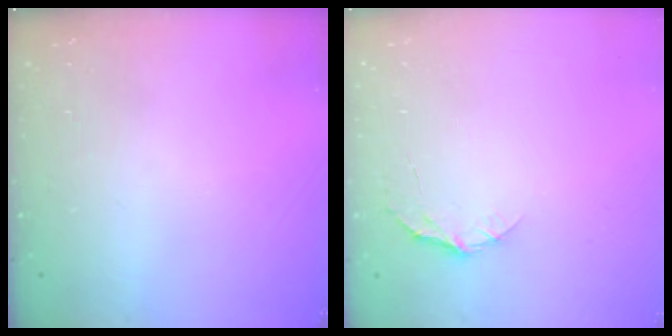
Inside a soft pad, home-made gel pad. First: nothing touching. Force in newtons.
{"total": 5.0, "press": 5.0, "slide": 0.6}